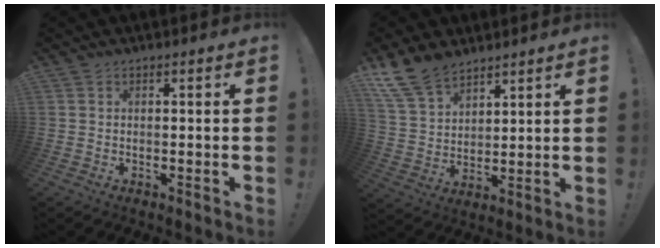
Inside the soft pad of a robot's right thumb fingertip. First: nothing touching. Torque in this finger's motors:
{"motor_torque": [-0.28, 1.94, 0.79, 0.68, 0.05]}